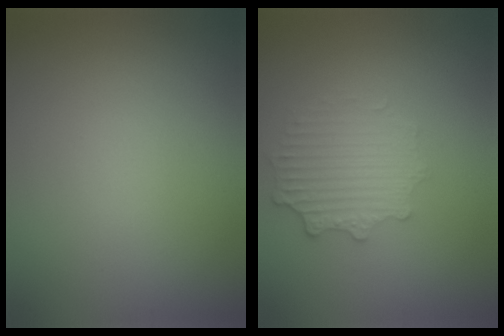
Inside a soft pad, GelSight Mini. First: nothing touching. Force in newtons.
{"total": 2.8, "press": 2.5, "slide": 1.4}